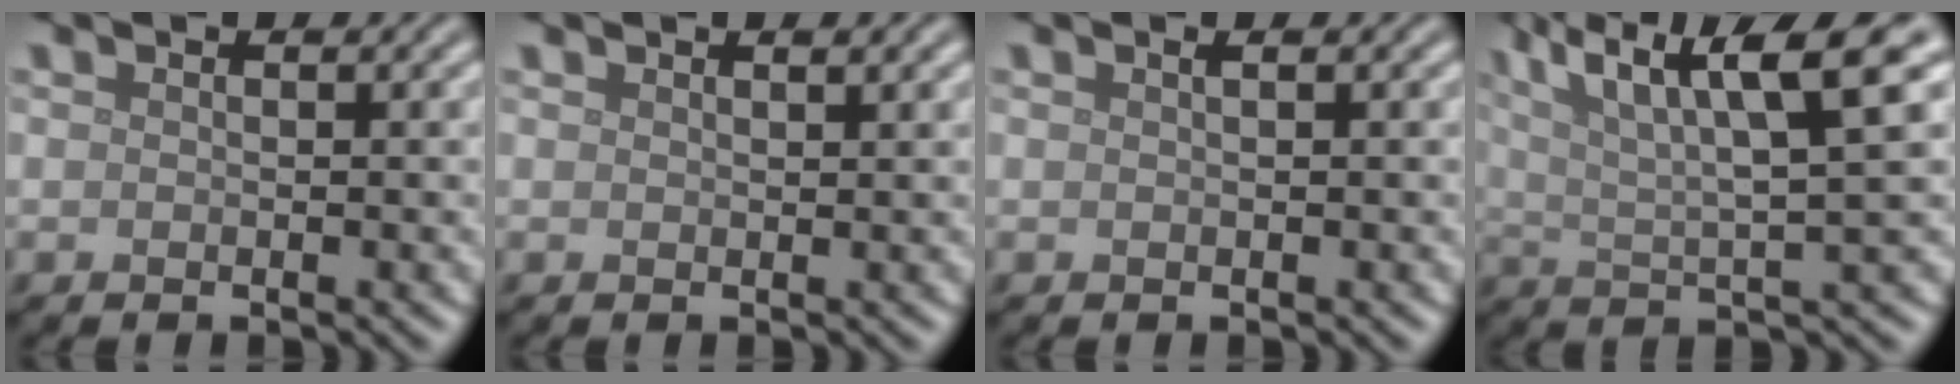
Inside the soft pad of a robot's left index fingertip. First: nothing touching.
{"total": 0.8, "force": [0.7, 0.1, 0.3], "torque": [-0.004, 0.000, 0.013]}
{"total": 0.5, "force": [0.2, 0.2, 0.4], "torque": [-0.004, 0.004, 0.002]}
{"total": 10.1, "force": [4.7, 2.1, 8.7], "torque": [-0.144, 0.018, 0.084]}